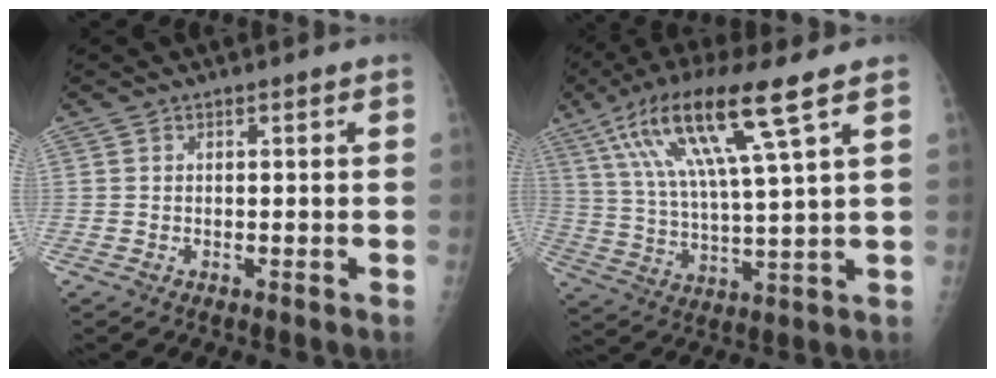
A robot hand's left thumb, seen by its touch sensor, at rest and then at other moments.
{"total": 17.0, "force": [8.3, 2.1, 14.7], "torque": [-0.294, -0.013, 0.155]}